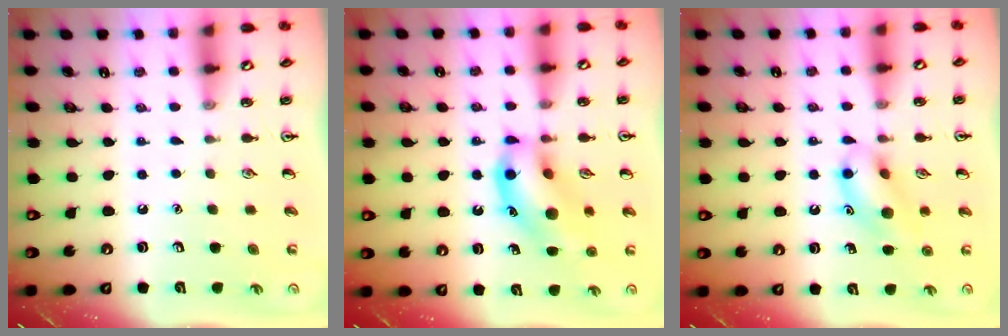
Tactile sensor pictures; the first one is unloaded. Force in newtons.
{"total": 14.7, "press": 14.6, "slide": 2.0}
{"total": 11.8, "press": 11.7, "slide": 1.7}